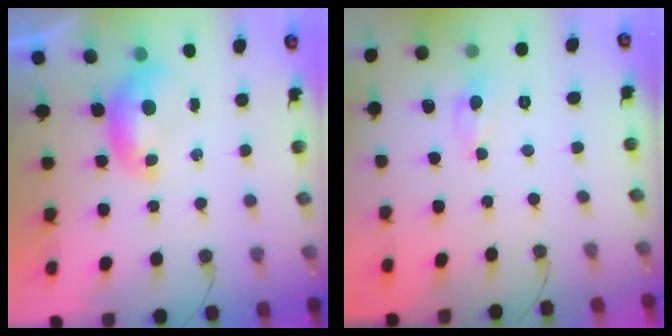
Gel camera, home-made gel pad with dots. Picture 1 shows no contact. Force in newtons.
{"total": 0.0}